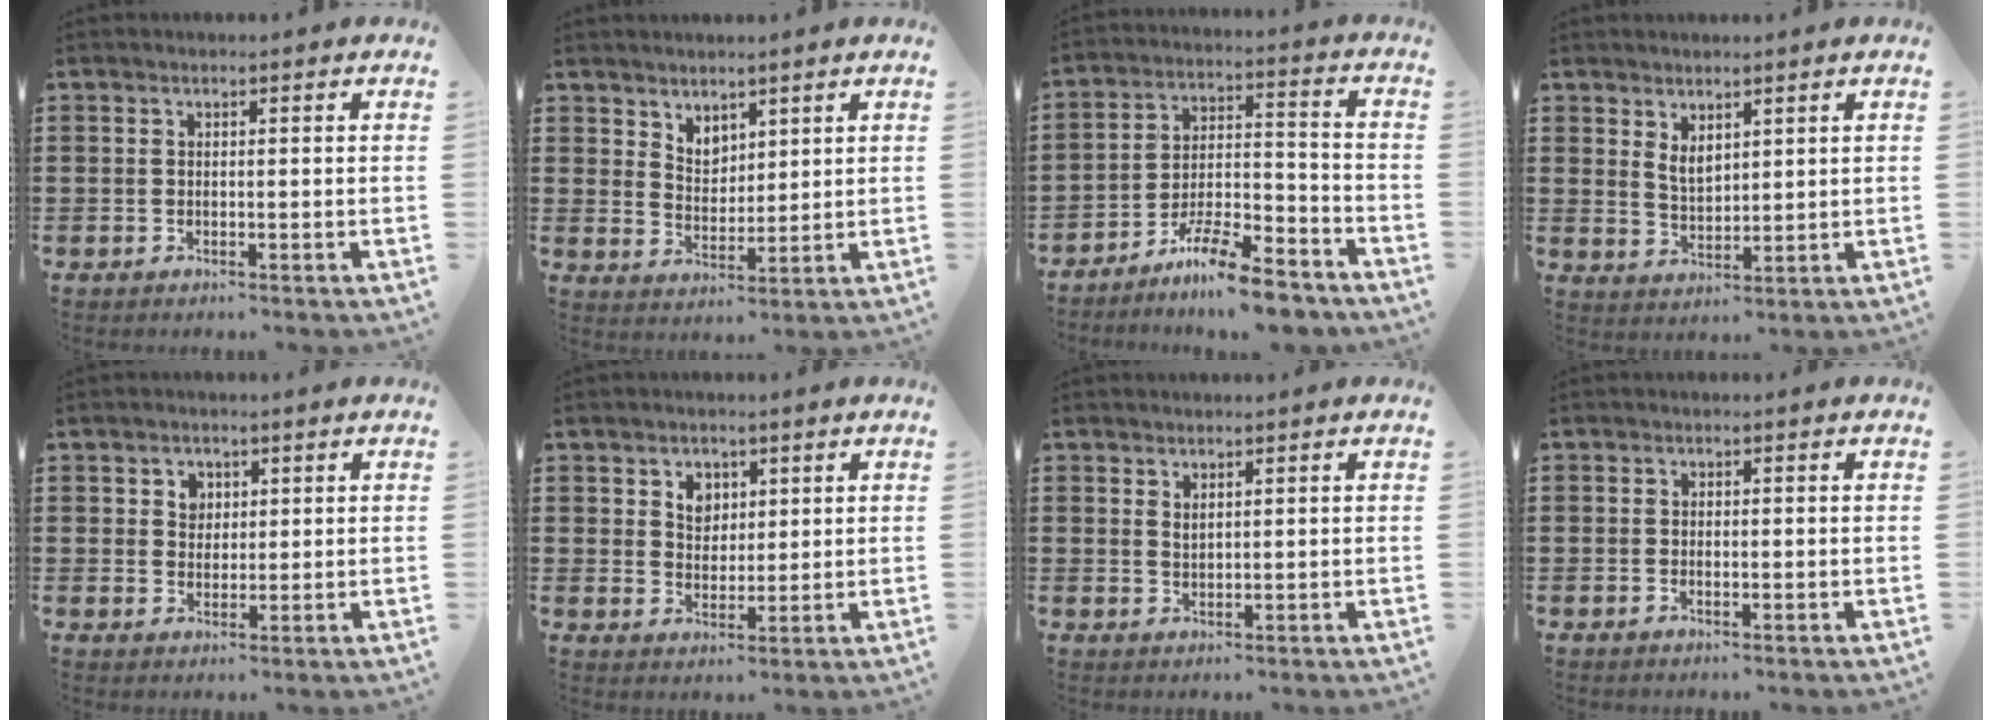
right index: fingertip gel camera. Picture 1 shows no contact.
{"total": 3.7, "force": [3.1, 2.0, 0.1], "torque": [-0.014, -0.002, 0.059]}
{"total": 10.8, "force": [-9.4, 1.5, 5.0], "torque": [-0.075, 0.036, -0.178]}
{"total": 3.2, "force": [2.1, 1.7, 1.8], "torque": [-0.040, 0.005, 0.039]}
{"total": 2.4, "force": [1.0, 2.0, 0.7], "torque": [-0.022, 0.010, 0.017]}
{"total": 3.4, "force": [1.8, 2.7, 1.1], "torque": [-0.025, 0.008, 0.030]}
{"total": 1.3, "force": [1.0, 0.5, 0.5], "torque": [-0.012, 0.003, 0.019]}
{"total": 1.0, "force": [-0.3, 0.5, 0.8], "torque": [-0.017, -0.001, -0.005]}